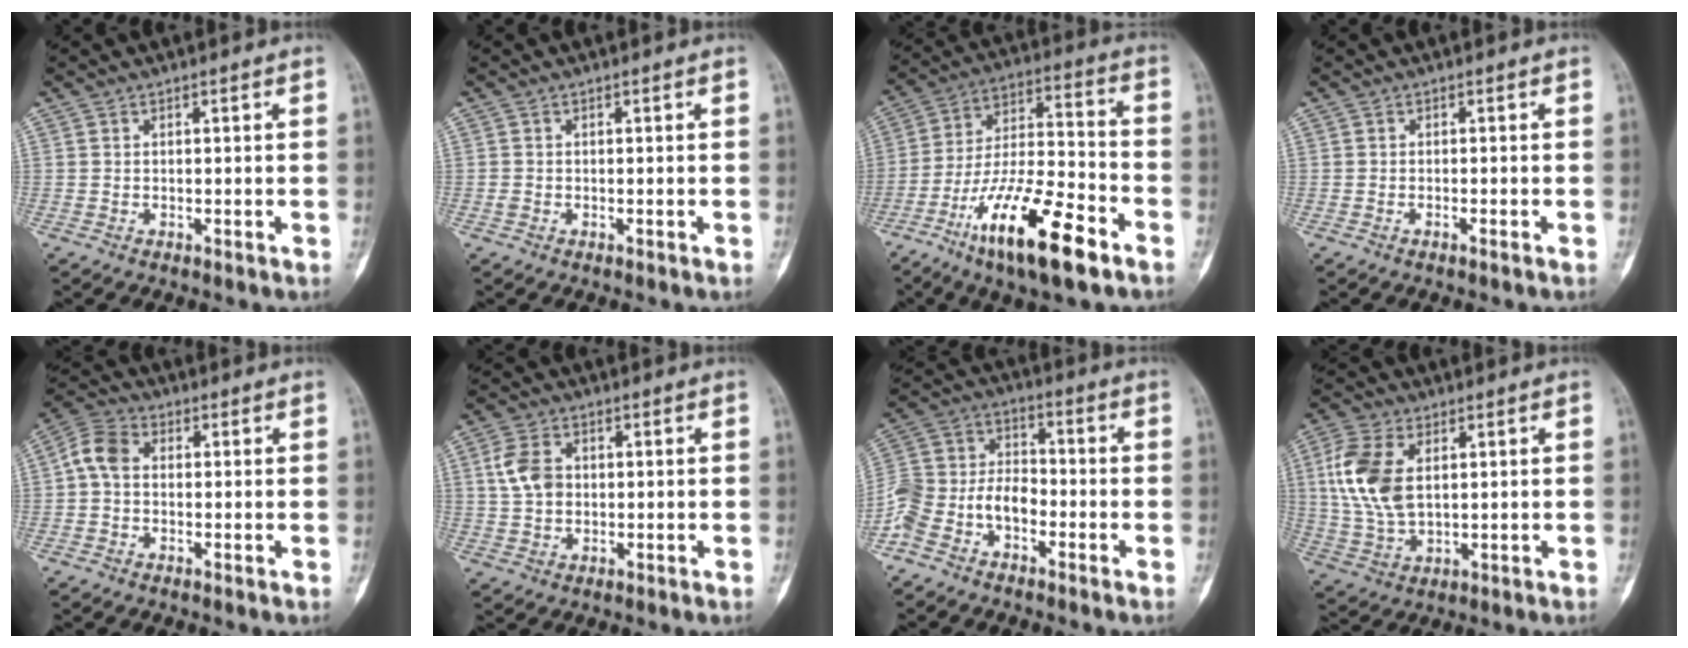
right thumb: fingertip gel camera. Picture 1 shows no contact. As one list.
[{"total": 0.8, "force": [-0.3, 0.6, 0.3], "torque": [-0.007, 0.001, -0.005]}, {"total": 20.0, "force": [-11.1, 5.4, 15.7], "torque": [-0.295, 0.056, -0.195]}, {"total": 0.8, "force": [-0.6, 0.0, 0.6], "torque": [-0.013, 0.003, -0.008]}, {"total": 5.9, "force": [0.2, 4.3, 4.1], "torque": [-0.079, 0.019, -0.008]}, {"total": 6.3, "force": [0.9, 4.6, 4.2], "torque": [-0.078, 0.005, 0.016]}, {"total": 11.8, "force": [-5.6, 7.7, 6.9], "torque": [-0.140, 0.050, -0.120]}, {"total": 12.3, "force": [2.5, 7.2, 9.6], "torque": [-0.208, -0.003, 0.053]}]